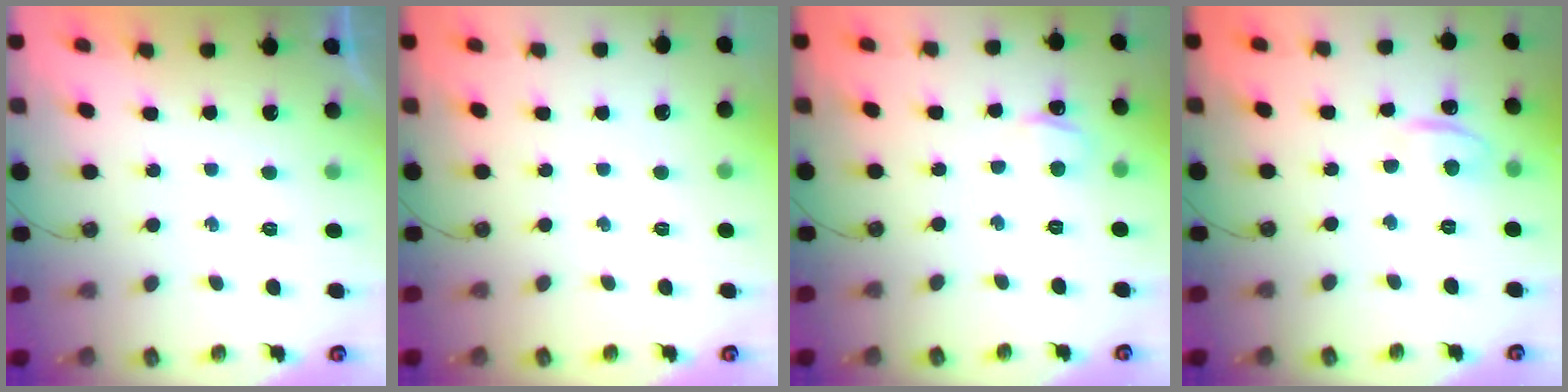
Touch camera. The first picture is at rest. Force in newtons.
{"total": 0.0}
{"total": 2.8, "press": 2.7, "slide": 0.4}
{"total": 4.4, "press": 4.4, "slide": 0.4}